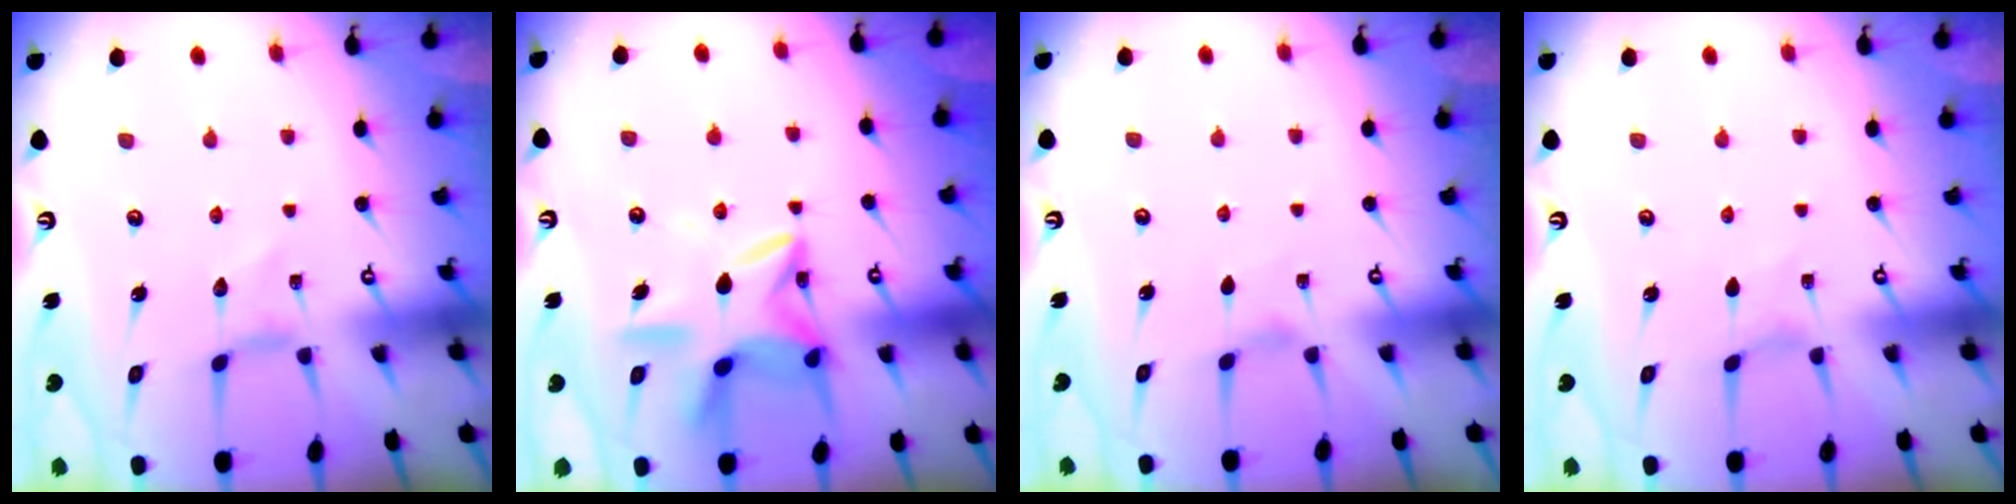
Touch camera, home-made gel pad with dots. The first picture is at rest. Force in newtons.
{"total": 15.8, "press": 15.8, "slide": 1.5}
{"total": 1.5, "press": 1.4, "slide": 0.4}
{"total": 0.0}